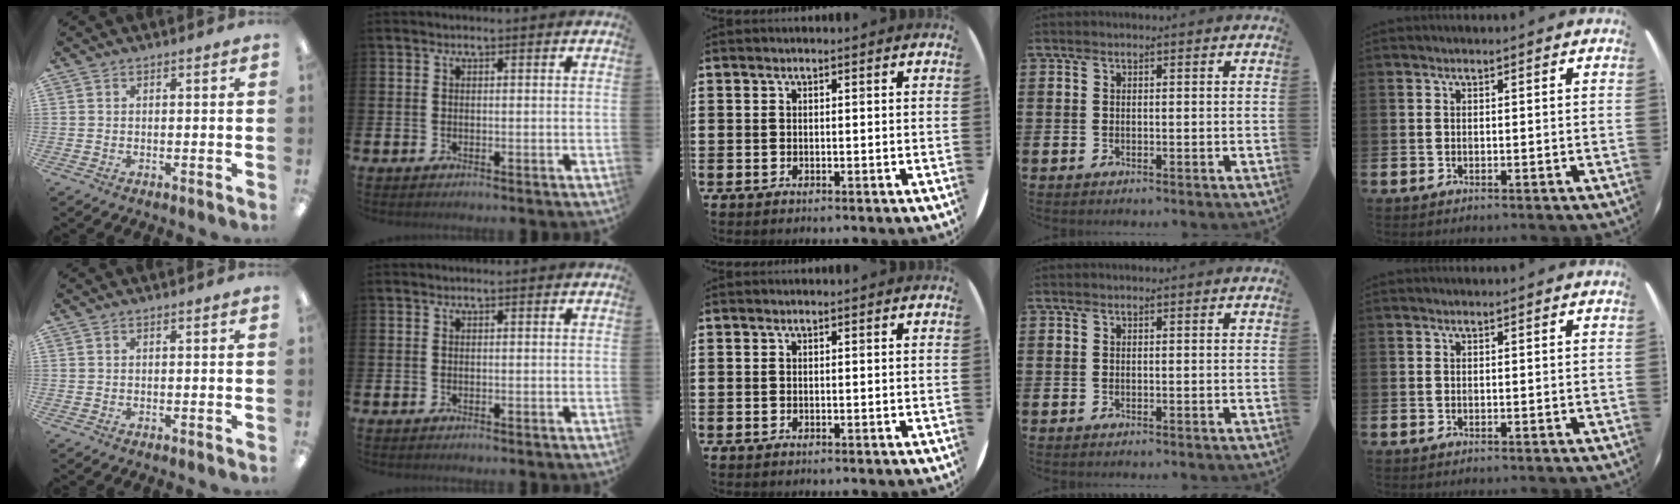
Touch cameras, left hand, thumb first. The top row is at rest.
{}